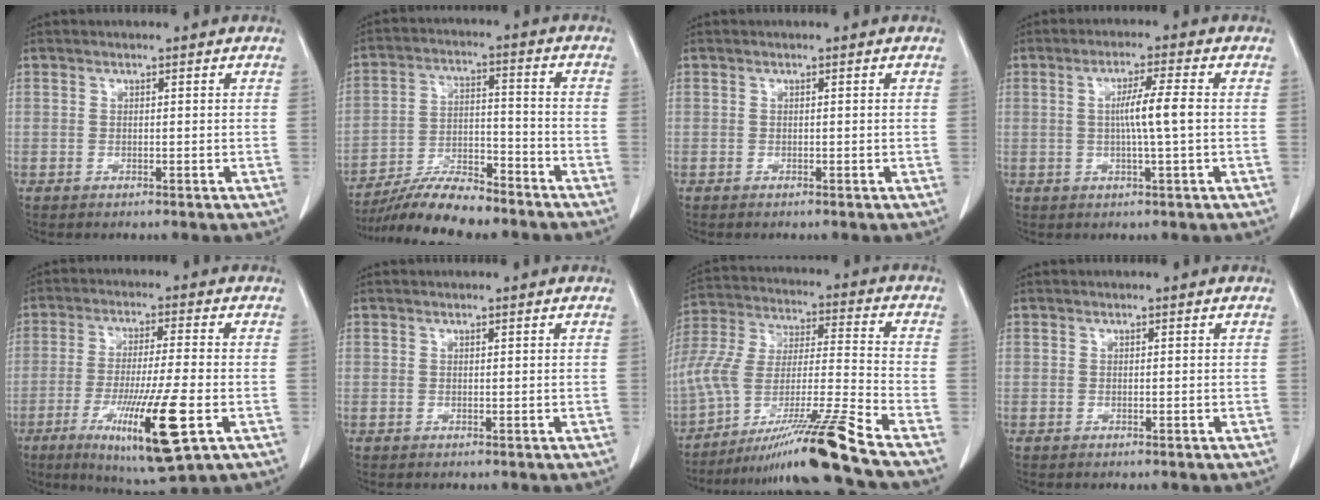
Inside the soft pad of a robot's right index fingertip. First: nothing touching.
{"total": 10.9, "force": [-9.7, 1.8, 4.6], "torque": [-0.079, 0.000, -0.174]}
{"total": 0.0}
{"total": 5.3, "force": [0.0, -0.5, 5.3], "torque": [-0.094, 0.000, 0.000]}
{"total": 14.3, "force": [-5.2, 0.6, 13.3], "torque": [-0.242, -0.040, -0.083]}
{"total": 0.0}
{"total": 17.9, "force": [-13.4, -2.0, 11.7], "torque": [-0.249, -0.008, -0.243]}
{"total": 0.0}